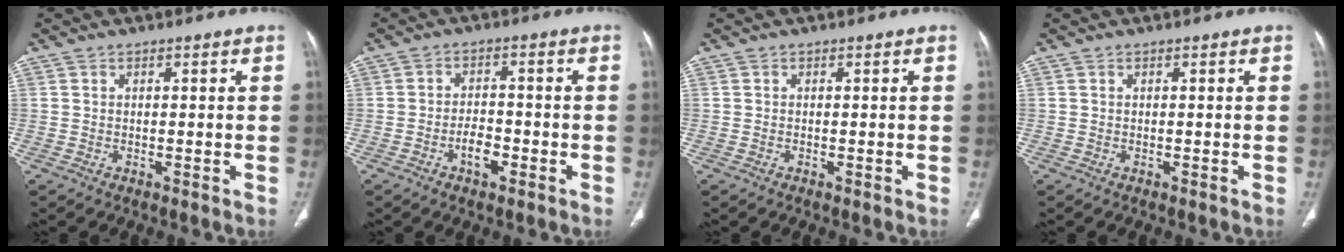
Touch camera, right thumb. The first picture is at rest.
{"total": 4.2, "force": [-2.0, 2.2, 3.0], "torque": [-0.046, 0.016, -0.035]}
{"total": 0.0}
{"total": 0.0}